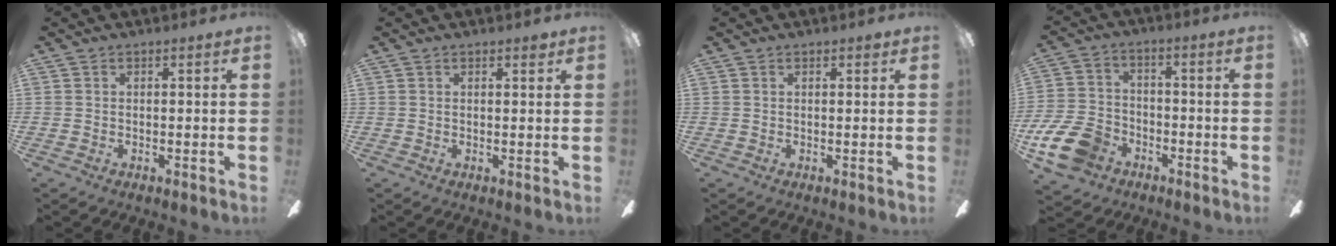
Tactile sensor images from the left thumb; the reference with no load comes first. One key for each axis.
{"total": 1.6, "fx": 1.1, "fy": 0.4, "fz": 1.0, "tx": -0.014, "ty": -0.002, "tz": 0.018}
{"total": 1.2, "fx": 0.8, "fy": 0.4, "fz": 0.8, "tx": -0.009, "ty": -0.001, "tz": 0.012}
{"total": 12.6, "fx": -6.6, "fy": 8.5, "fz": 6.5, "tx": -0.152, "ty": 0.043, "tz": -0.124}